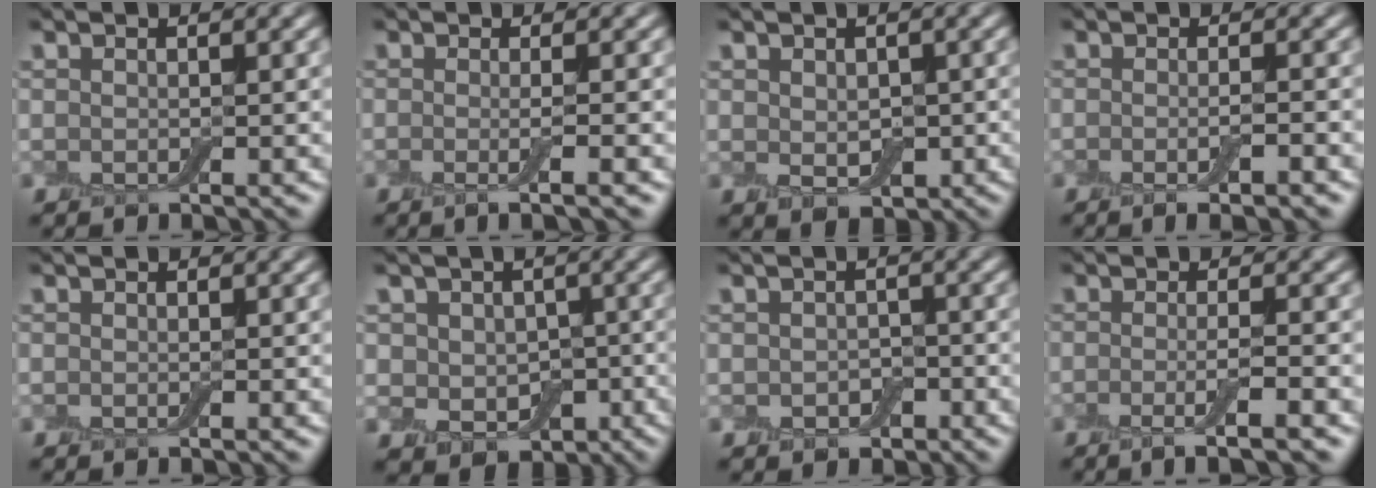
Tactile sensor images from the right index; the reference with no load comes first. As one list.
[{"total": 2.5, "force": [-0.4, 0.6, 2.4], "torque": [-0.029, -0.006, -0.014]}, {"total": 2.6, "force": [-0.1, 1.8, 1.9], "torque": [-0.027, -0.006, 0.005]}, {"total": 3.1, "force": [-1.0, 0.7, 2.9], "torque": [-0.036, -0.004, -0.018]}, {"total": 0.0}, {"total": 5.3, "force": [-0.5, 4.5, 2.8], "torque": [-0.035, -0.011, -0.002]}, {"total": 1.9, "force": [-0.7, 1.5, 0.9], "torque": [-0.013, -0.006, -0.014]}, {"total": 3.5, "force": [-1.3, 0.6, 3.2], "torque": [-0.049, -0.005, -0.031]}]